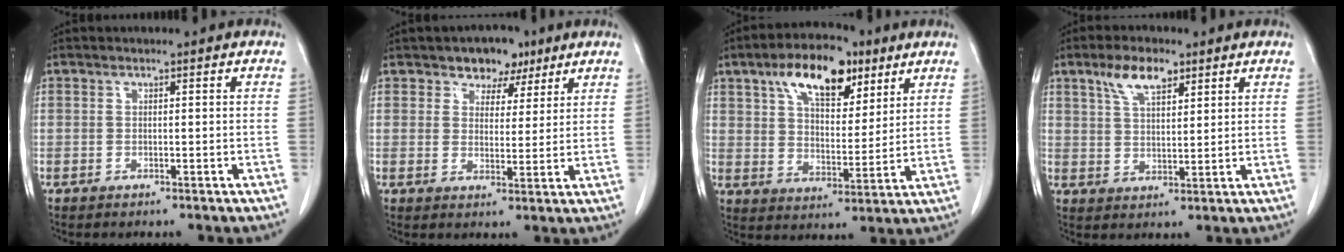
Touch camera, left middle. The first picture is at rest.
{"total": 5.7, "force": [3.9, 3.7, 1.8], "torque": [-0.017, 0.004, 0.062]}
{"total": 13.1, "force": [7.5, 5.8, 9.1], "torque": [-0.149, 0.019, 0.126]}
{"total": 6.4, "force": [4.0, 2.4, 4.4], "torque": [-0.089, 0.008, 0.075]}